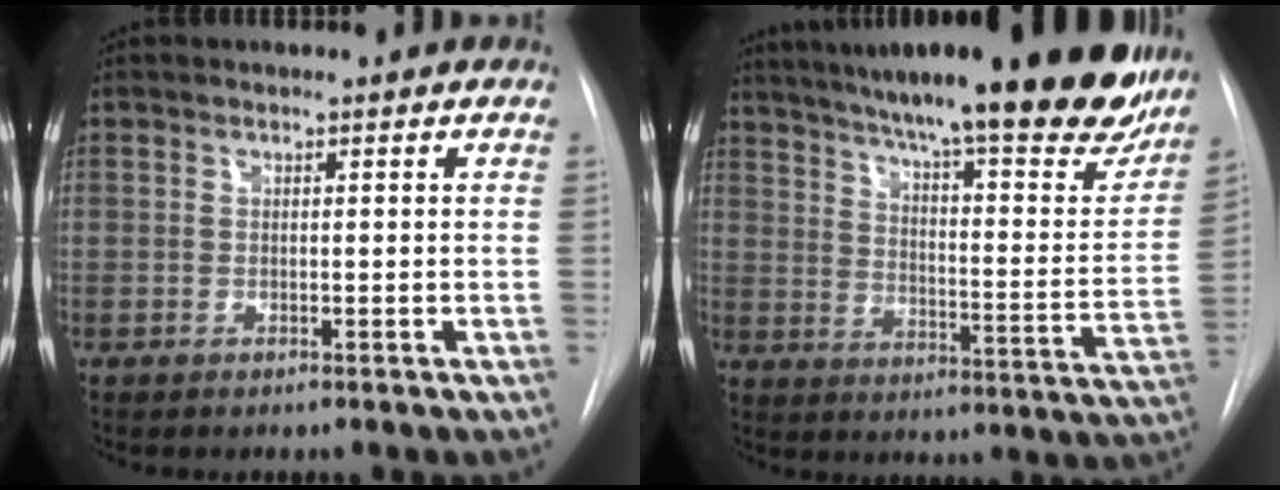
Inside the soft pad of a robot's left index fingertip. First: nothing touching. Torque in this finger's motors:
{"motor_torque": [0.90, -0.69, 0.52, 0.21]}